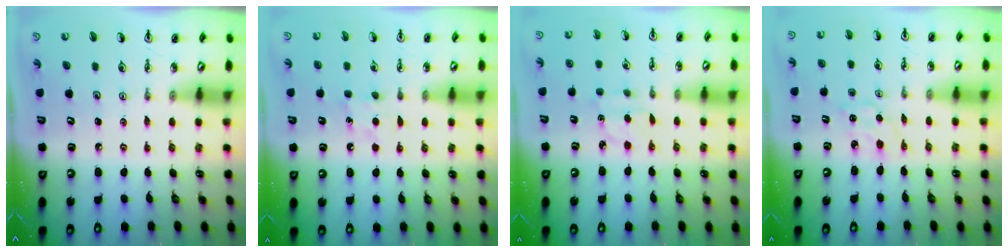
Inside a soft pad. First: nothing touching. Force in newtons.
{"total": 4.8, "press": 4.8, "slide": 0.7}
{"total": 3.2, "press": 3.2, "slide": 0.4}
{"total": 1.5, "press": 1.4, "slide": 0.4}